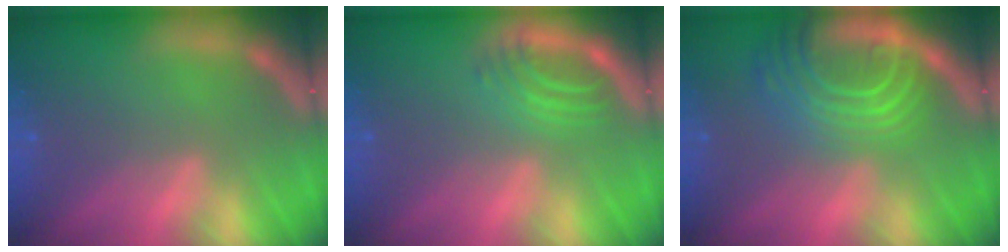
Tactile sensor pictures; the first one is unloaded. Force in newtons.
{"total": 3.4}
{"total": 10.0}